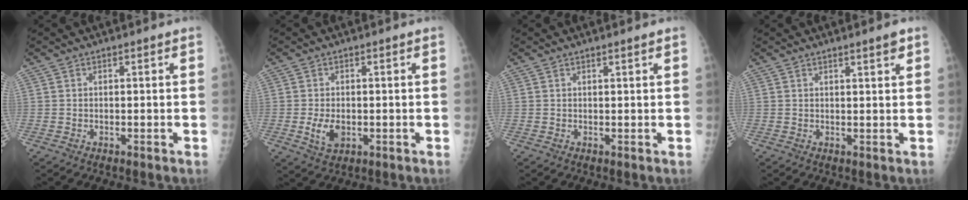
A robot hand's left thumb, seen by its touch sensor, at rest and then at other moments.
{"total": 4.4, "force": [-0.8, 2.9, 3.3], "torque": [-0.059, -0.005, -0.007]}
{"total": 0.8, "force": [0.6, 0.0, 0.4], "torque": [-0.007, -0.004, 0.012]}
{"total": 2.2, "force": [1.6, 0.2, 1.5], "torque": [-0.019, -0.010, 0.023]}